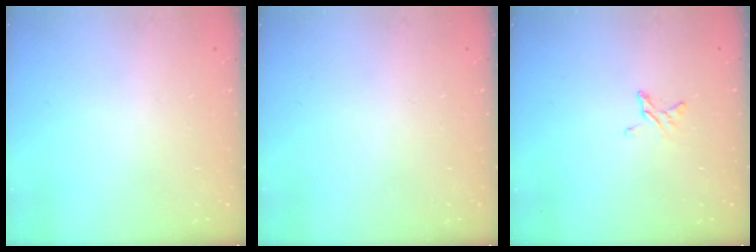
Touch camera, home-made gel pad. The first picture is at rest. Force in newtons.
{"total": 0.0}
{"total": 2.9, "press": 2.9, "slide": 0.3}